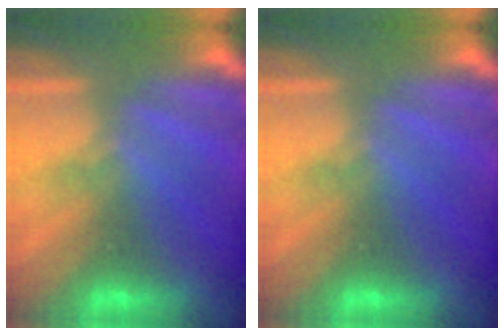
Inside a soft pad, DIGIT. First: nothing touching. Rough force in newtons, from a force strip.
{"total": 0.0}